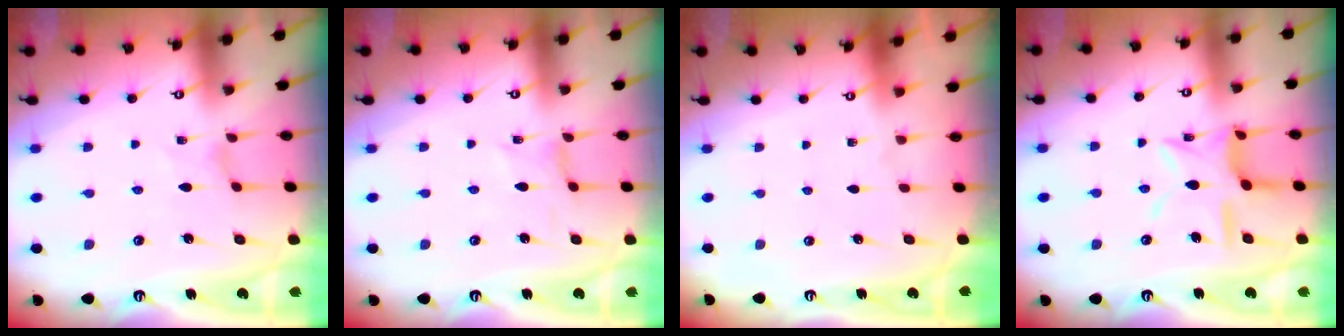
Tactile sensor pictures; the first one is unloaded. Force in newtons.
{"total": 0.0}
{"total": 0.0}
{"total": 12.1, "press": 12.1, "slide": 0.9}